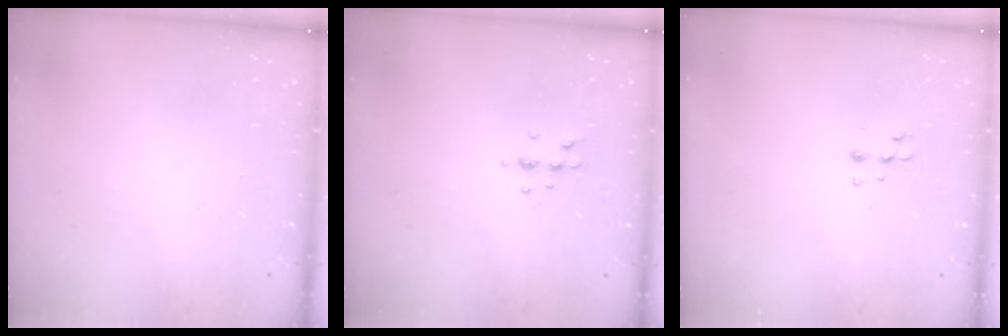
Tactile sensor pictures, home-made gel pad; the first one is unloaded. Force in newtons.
{"total": 5.2, "press": 5.0, "slide": 1.1}
{"total": 5.3, "press": 5.2, "slide": 0.8}